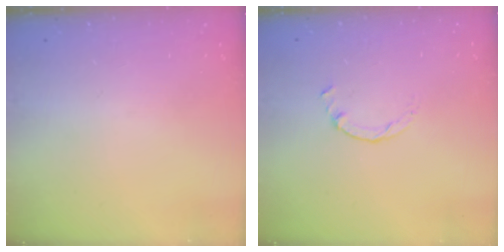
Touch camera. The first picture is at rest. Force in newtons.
{"total": 0.0}